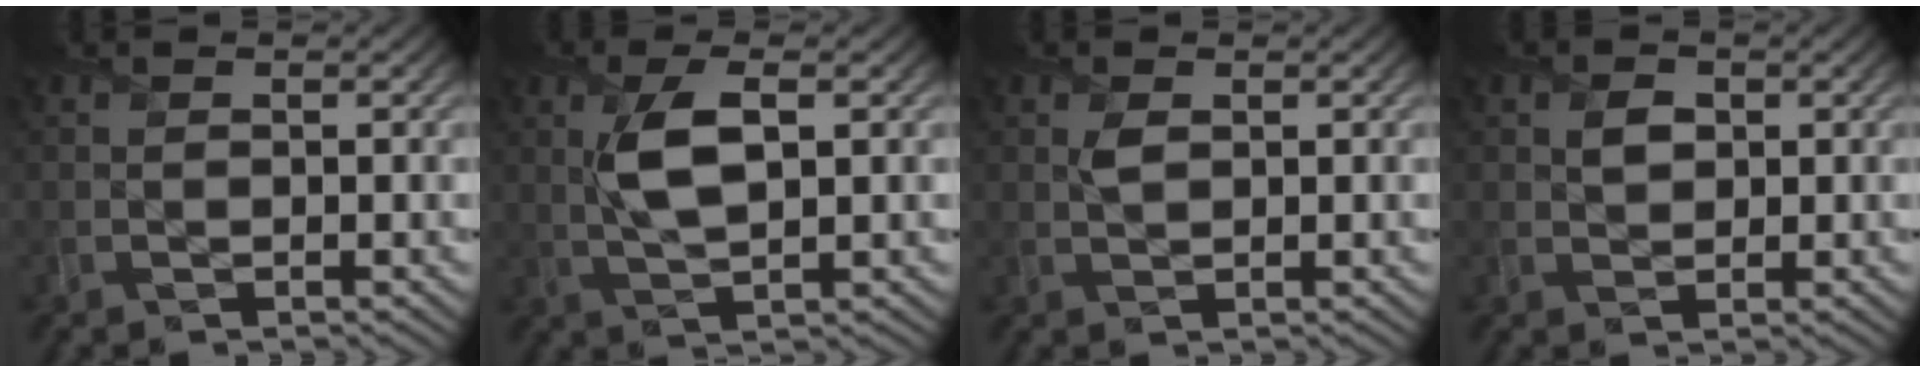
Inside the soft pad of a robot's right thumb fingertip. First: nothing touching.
{"total": 5.5, "force": [1.1, 1.9, 5.0], "torque": [-0.109, 0.002, 0.024]}
{"total": 1.4, "force": [0.5, 0.7, 1.0], "torque": [-0.025, -0.003, 0.011]}
{"total": 2.1, "force": [0.6, 1.7, 1.2], "torque": [-0.026, -0.003, 0.010]}